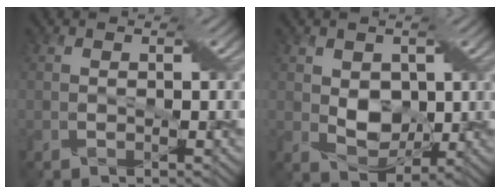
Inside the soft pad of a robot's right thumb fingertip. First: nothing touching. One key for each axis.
{"total": 5.3, "fx": 0.9, "fy": 4.1, "fz": 3.2, "tx": -0.071, "ty": -0.006, "tz": 0.018}